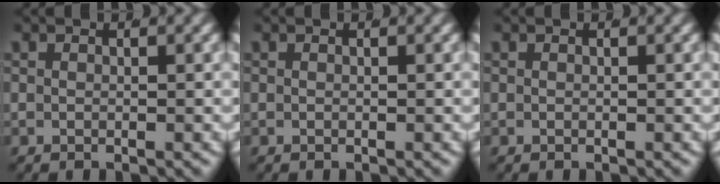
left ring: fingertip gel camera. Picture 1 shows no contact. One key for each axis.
{"total": 0.0}
{"total": 0.0}